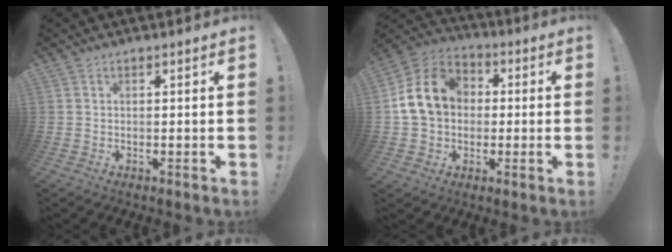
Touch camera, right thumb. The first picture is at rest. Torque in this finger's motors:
{"motor_torque": [1.72, 1.99, 0.86, -0.03, 0.06]}